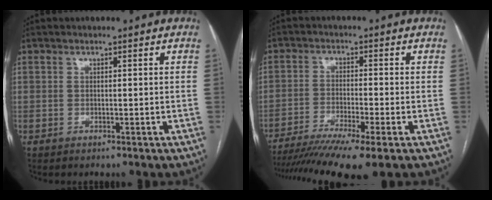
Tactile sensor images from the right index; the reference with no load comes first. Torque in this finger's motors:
{"motor_torque": [1.55, -0.59, 0.62, 0.13]}